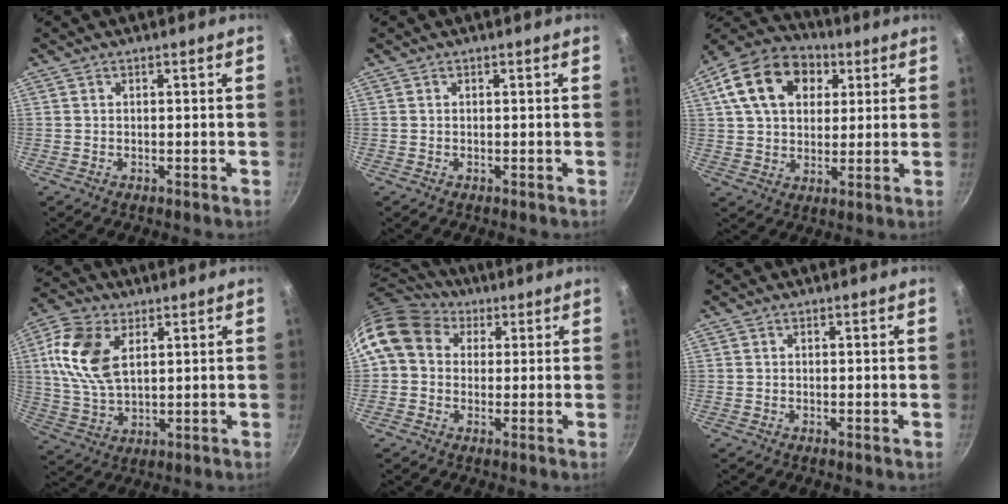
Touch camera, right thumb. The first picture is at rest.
{"total": 0.0}
{"total": 17.5, "force": [5.9, 12.4, 10.8], "torque": [-0.176, 0.013, 0.086]}
{"total": 13.0, "force": [3.9, 7.7, 9.7], "torque": [-0.184, -0.008, 0.074]}
{"total": 12.5, "force": [4.3, 10.0, 6.2], "torque": [-0.100, 0.019, 0.062]}
{"total": 0.0}